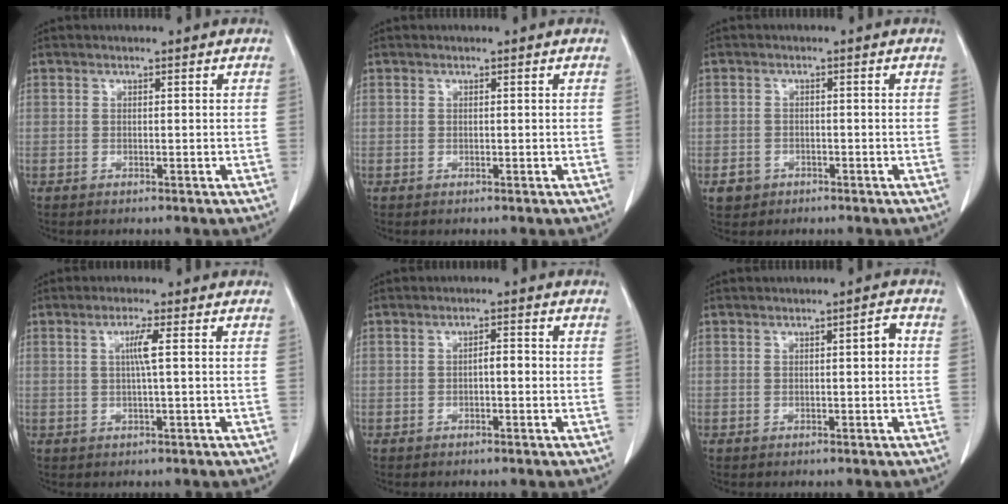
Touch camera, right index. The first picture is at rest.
{"total": 0.0}
{"total": 2.4, "force": [-1.3, 2.0, 0.5], "torque": [-0.015, 0.004, -0.016]}
{"total": 3.0, "force": [0.5, -0.4, 2.9], "torque": [-0.059, -0.001, 0.007]}
{"total": 1.8, "force": [-0.3, 0.6, 1.7], "torque": [-0.030, 0.005, -0.006]}
{"total": 2.1, "force": [0.1, 0.5, 2.1], "torque": [-0.030, 0.004, 0.000]}